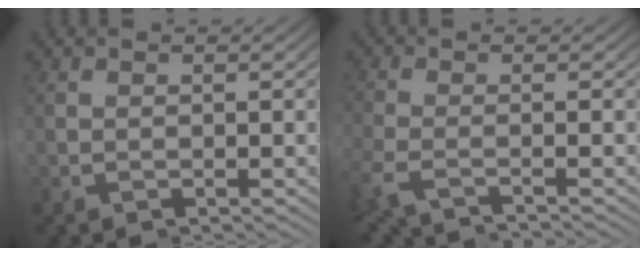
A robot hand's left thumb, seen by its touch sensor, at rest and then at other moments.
{"total": 2.5, "force": [-1.7, -1.8, 0.1], "torque": [-0.013, -0.004, -0.030]}